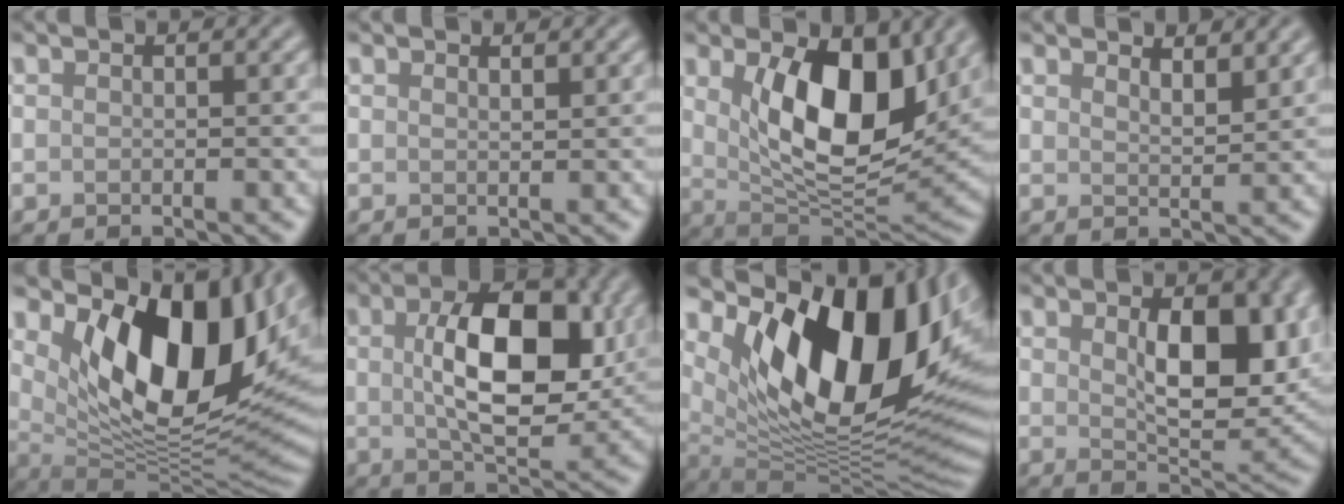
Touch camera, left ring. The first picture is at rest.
{"total": 0.9, "force": [0.8, 0.1, 0.3], "torque": [-0.004, -0.001, 0.015]}
{"total": 10.5, "force": [2.9, 5.2, 8.6], "torque": [-0.137, -0.016, 0.051]}
{"total": 3.0, "force": [2.6, 0.7, 1.3], "torque": [-0.013, 0.000, 0.043]}
{"total": 14.1, "force": [4.9, 6.7, 11.4], "torque": [-0.172, -0.015, 0.090]}
{"total": 9.7, "force": [1.4, 4.8, 8.3], "torque": [-0.132, -0.001, 0.025]}
{"total": 17.0, "force": [6.4, 8.3, 13.4], "torque": [-0.200, -0.005, 0.109]}
{"total": 8.2, "force": [1.7, 3.7, 7.1], "torque": [-0.110, -0.007, 0.034]}